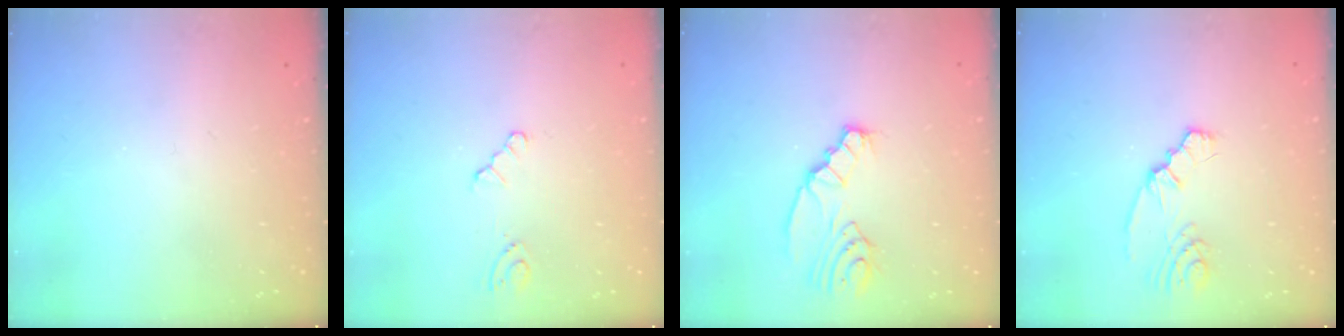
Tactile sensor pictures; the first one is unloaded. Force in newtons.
{"total": 2.1, "press": 2.1, "slide": 0.3}
{"total": 4.0, "press": 3.9, "slide": 0.5}
{"total": 2.7, "press": 2.6, "slide": 0.8}